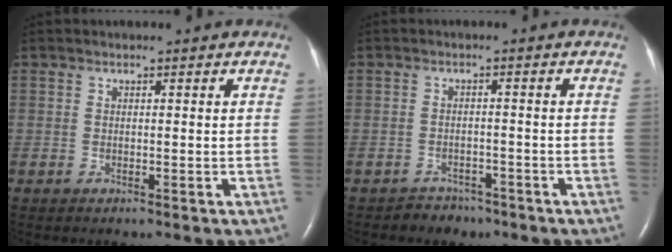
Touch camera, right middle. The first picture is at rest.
{"total": 3.0, "force": [-2.3, 1.7, -0.4], "torque": [-0.001, 0.007, -0.034]}